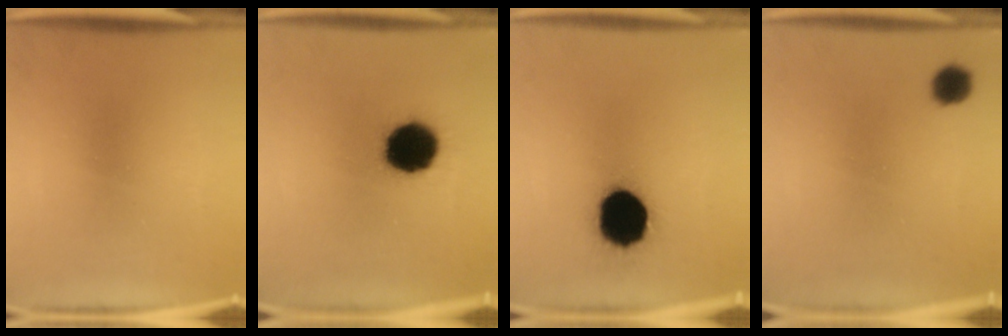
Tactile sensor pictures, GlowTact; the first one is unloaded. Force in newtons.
{"total": 14.5}
{"total": 19.2}
{"total": 4.0}